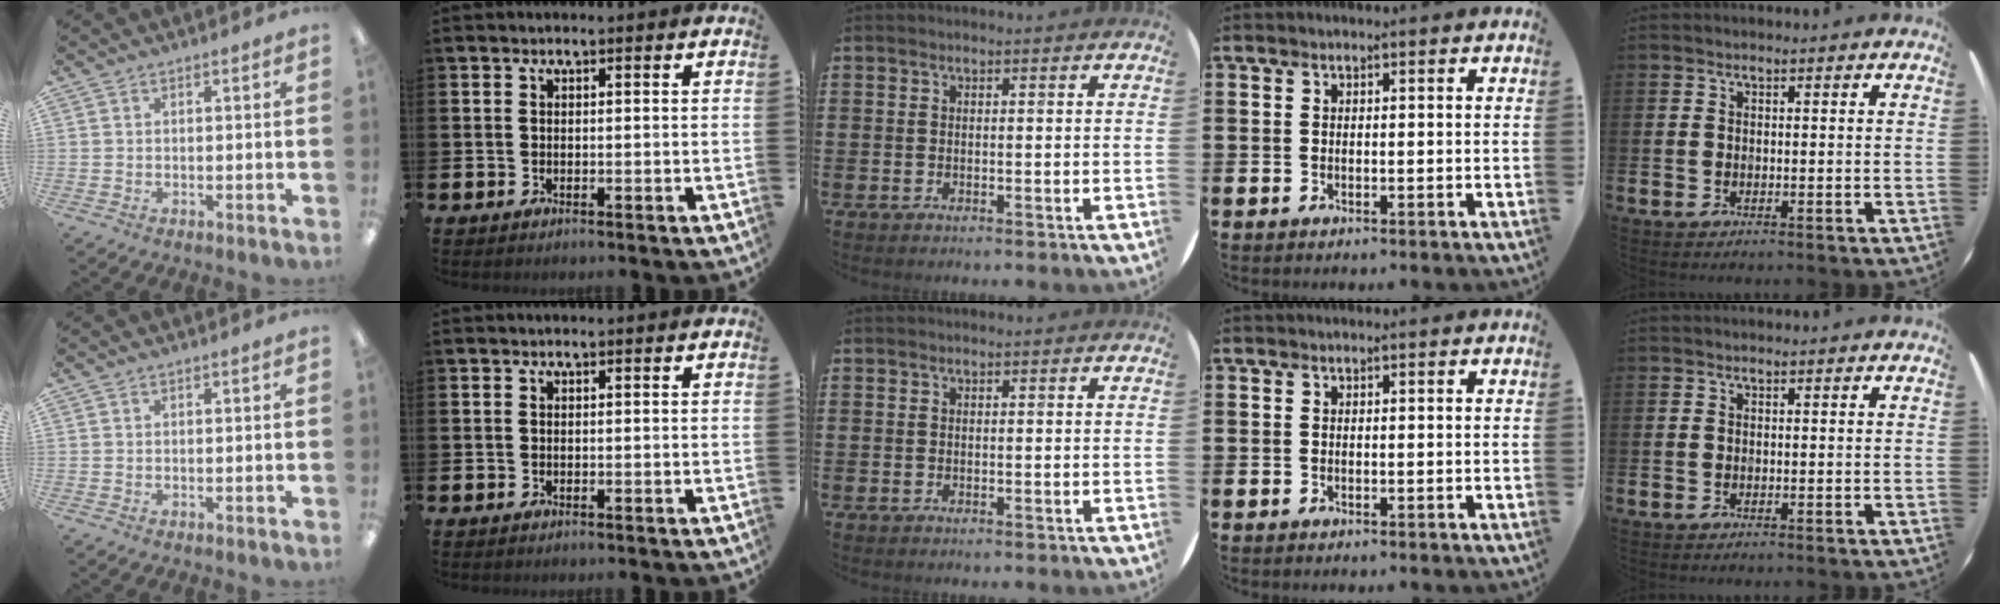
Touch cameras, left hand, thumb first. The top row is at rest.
{}